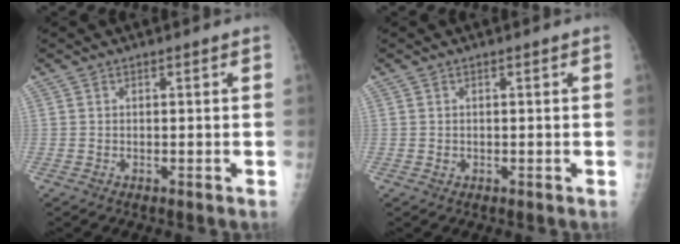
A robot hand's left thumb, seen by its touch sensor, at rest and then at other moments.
{"total": 0.8, "force": [0.0, 0.7, 0.3], "torque": [-0.002, 0.000, 0.003]}